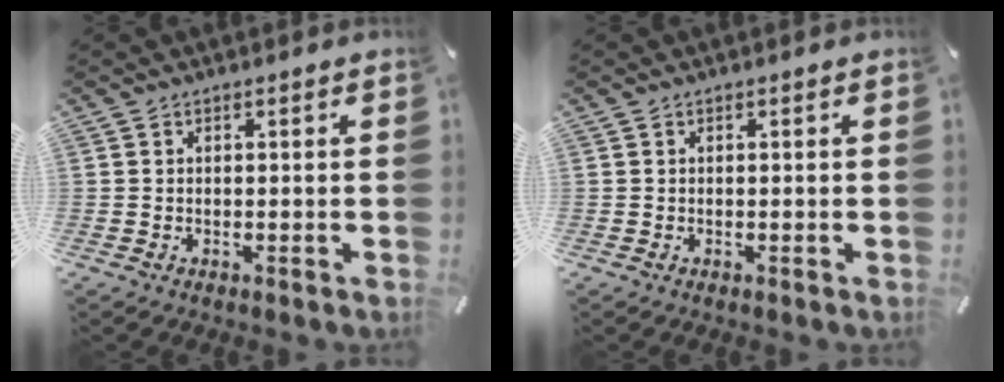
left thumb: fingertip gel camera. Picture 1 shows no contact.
{"total": 0.0}